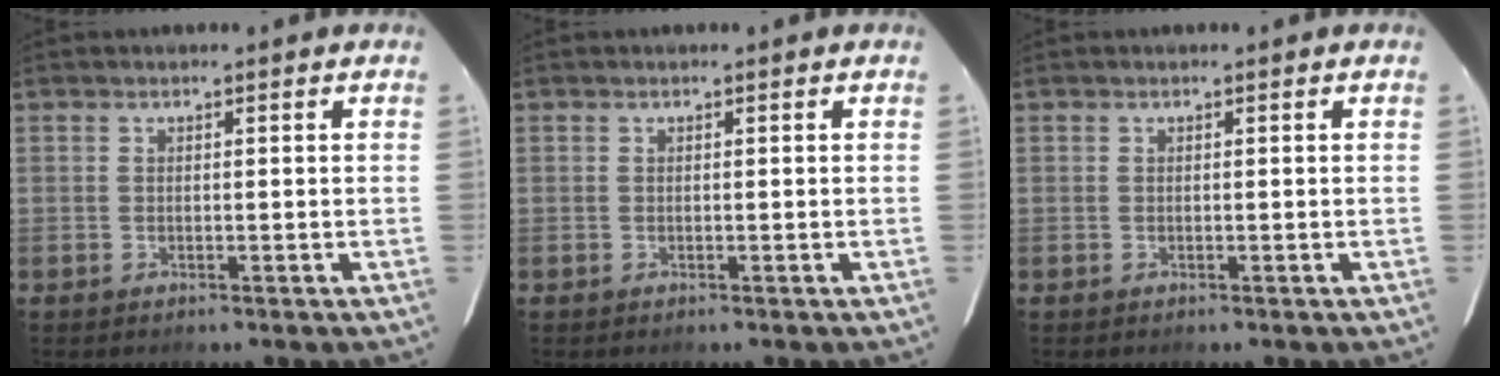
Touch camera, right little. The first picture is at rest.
{"total": 0.0}
{"total": 0.0}